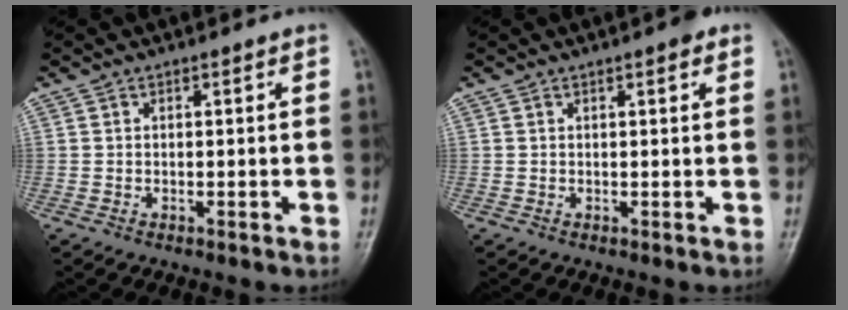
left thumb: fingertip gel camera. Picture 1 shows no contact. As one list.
[{"total": 2.1, "force": [1.1, 0.6, 1.7], "torque": [-0.020, 0.001, 0.010]}]